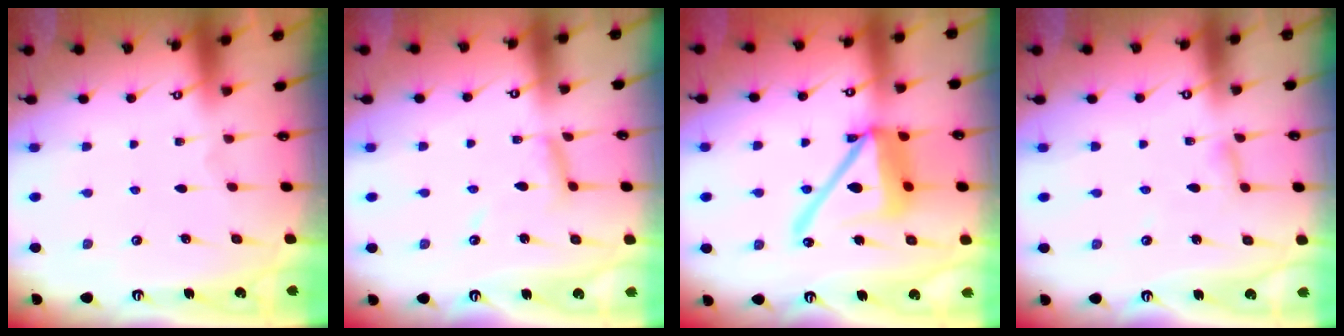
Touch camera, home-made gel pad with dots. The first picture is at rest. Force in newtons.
{"total": 7.7, "press": 7.6, "slide": 0.5}
{"total": 17.4, "press": 17.3, "slide": 1.8}
{"total": 3.1, "press": 3.1, "slide": 0.3}